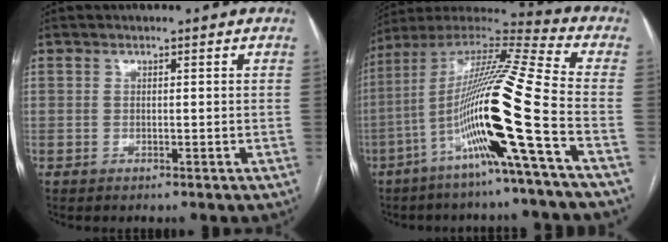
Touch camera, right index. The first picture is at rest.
{"total": 19.4, "force": [-6.9, -1.6, 18.1], "torque": [-0.352, -0.011, -0.141]}